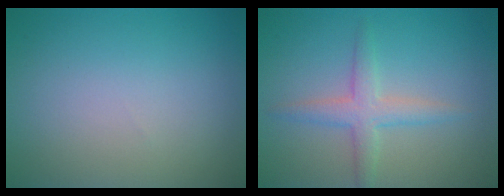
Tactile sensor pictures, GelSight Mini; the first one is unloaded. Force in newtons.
{"total": 2.9, "press": 2.9, "slide": 0.1}